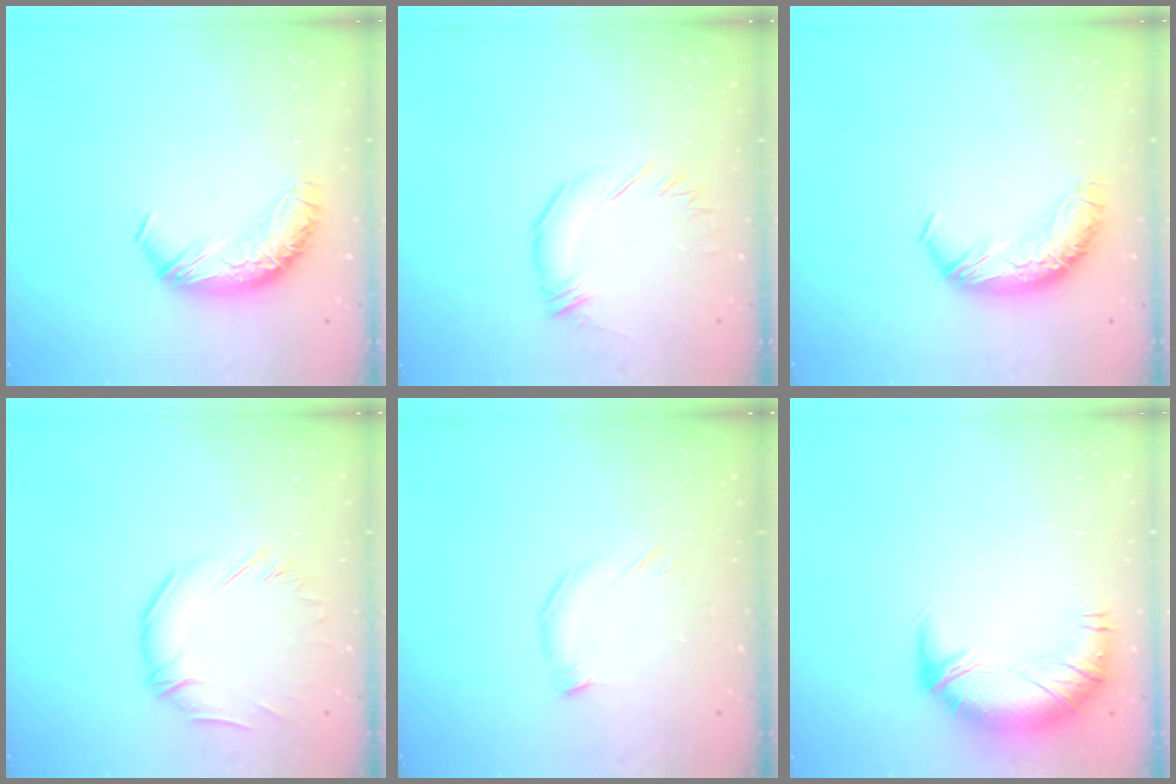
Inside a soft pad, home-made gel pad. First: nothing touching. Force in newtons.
{"total": 2.5, "press": 2.4, "slide": 0.3}
{"total": 0.0}
{"total": 1.8, "press": 1.5, "slide": 1.0}
{"total": 5.9, "press": 5.9, "slide": 0.2}
{"total": 4.4, "press": 4.0, "slide": 1.8}